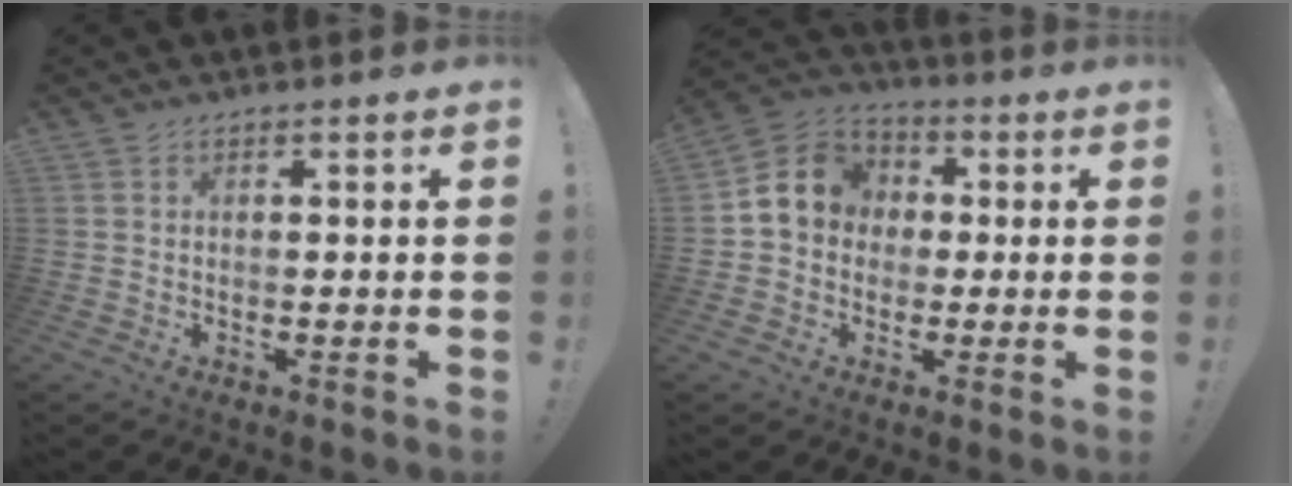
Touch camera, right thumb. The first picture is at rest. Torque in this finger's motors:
{"motor_torque": [0.83, 0.91, 0.65, -0.42, 0.30]}